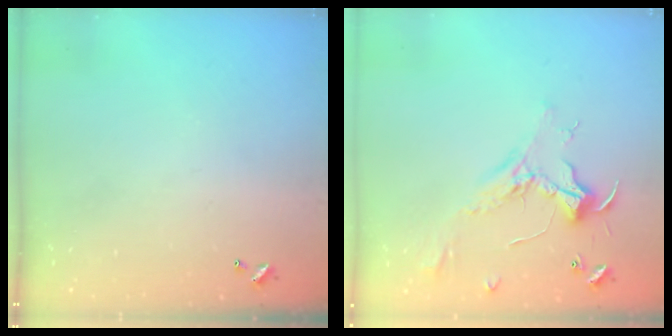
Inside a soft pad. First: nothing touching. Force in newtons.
{"total": 2.4, "press": 2.3, "slide": 0.8}